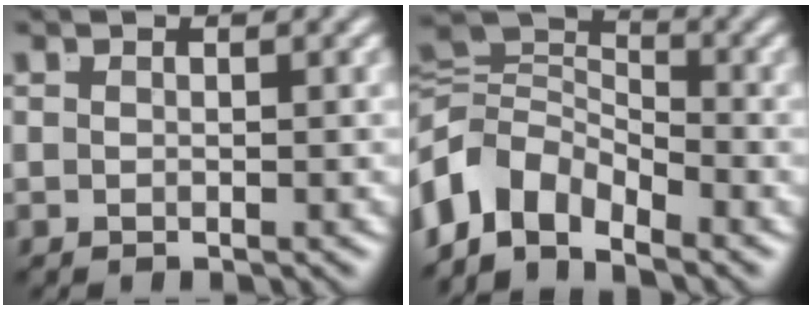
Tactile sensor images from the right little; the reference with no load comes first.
{"total": 10.3, "force": [-2.0, 8.2, 5.9], "torque": [-0.132, -0.037, -0.034]}